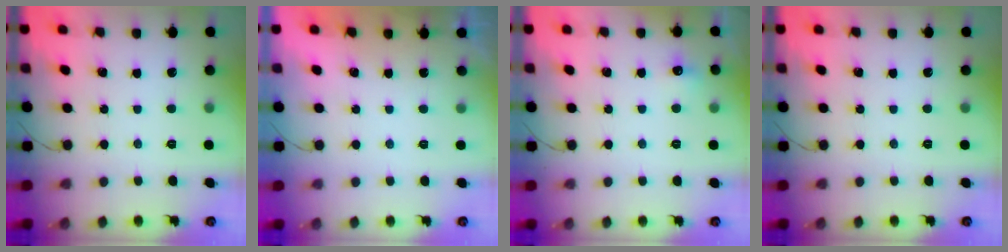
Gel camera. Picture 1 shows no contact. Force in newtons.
{"total": 0.0}
{"total": 4.6, "press": 4.5, "slide": 1.2}
{"total": 0.0}